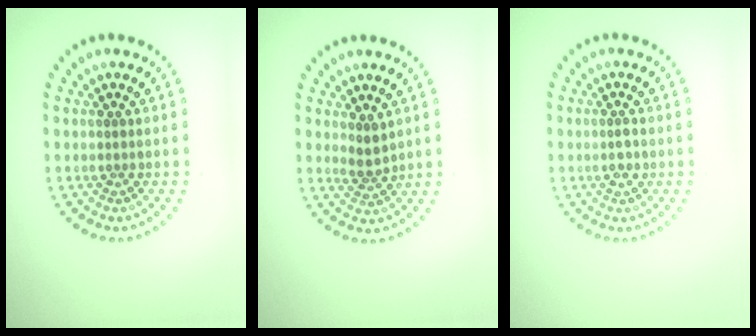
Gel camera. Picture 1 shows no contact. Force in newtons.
{"total": 1.7, "press": 1.3, "slide": 1.1}
{"total": 1.3, "press": 1.2, "slide": 0.6}